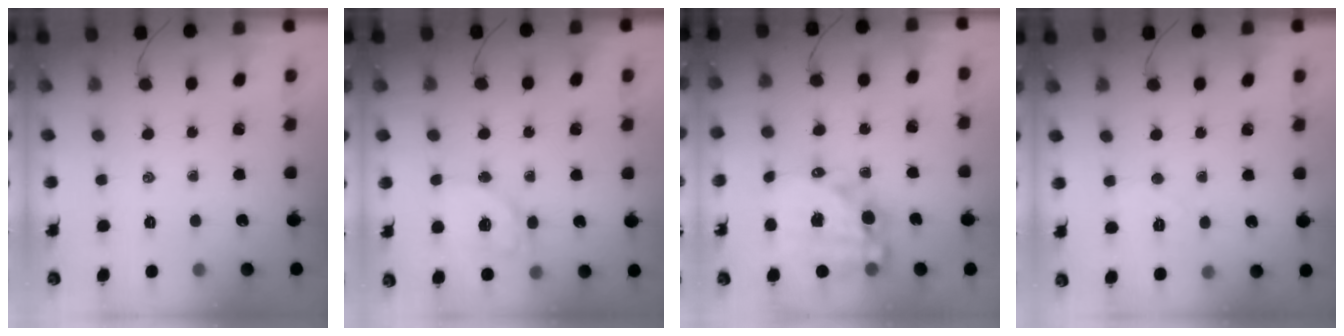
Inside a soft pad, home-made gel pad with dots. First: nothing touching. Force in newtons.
{"total": 11.3, "press": 11.1, "slide": 1.8}
{"total": 15.7, "press": 15.3, "slide": 3.3}
{"total": 4.5, "press": 4.4, "slide": 0.8}